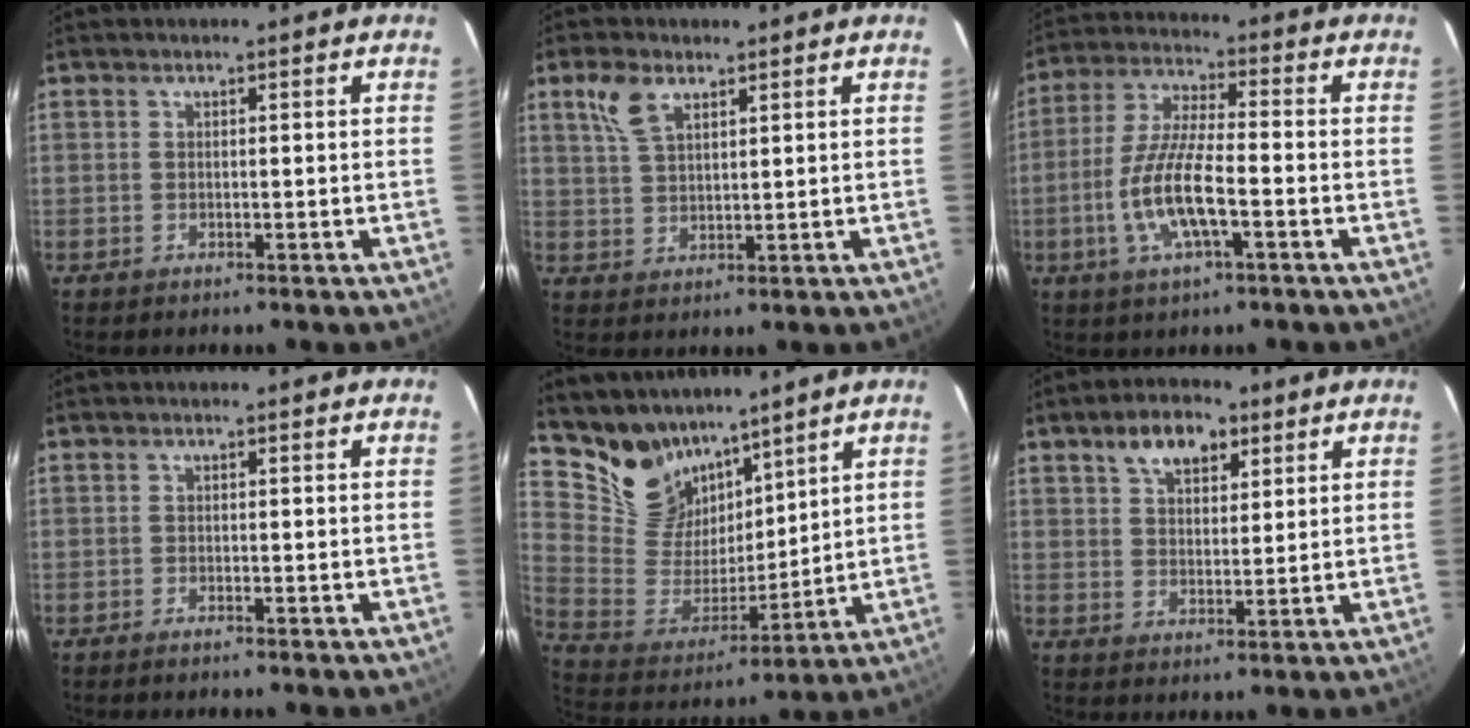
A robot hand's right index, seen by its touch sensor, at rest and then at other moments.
{"total": 5.8, "force": [3.3, 3.0, 3.8], "torque": [-0.080, 0.013, 0.067]}
{"total": 11.9, "force": [-3.8, 3.0, 10.9], "torque": [-0.228, -0.005, -0.074]}
{"total": 0.7, "force": [-0.7, 0.1, 0.3], "torque": [-0.008, -0.001, -0.014]}
{"total": 14.3, "force": [11.4, 8.0, 3.4], "torque": [-0.086, 0.007, 0.237]}
{"total": 7.6, "force": [4.3, 4.2, 4.7], "torque": [-0.080, 0.019, 0.073]}